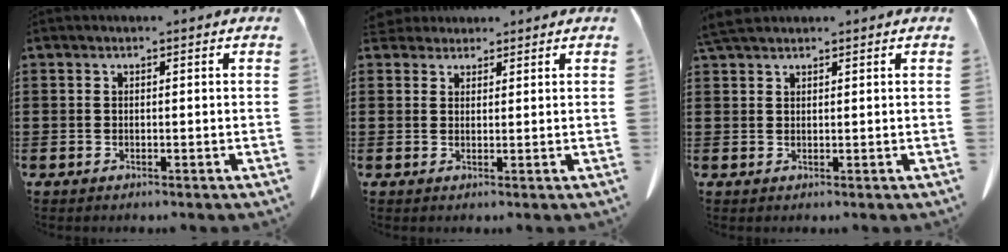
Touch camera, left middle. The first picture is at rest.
{"total": 2.4, "force": [2.2, 1.0, 0.3], "torque": [-0.013, 0.003, 0.044]}
{"total": 3.0, "force": [2.5, 0.7, 1.4], "torque": [-0.035, 0.001, 0.050]}